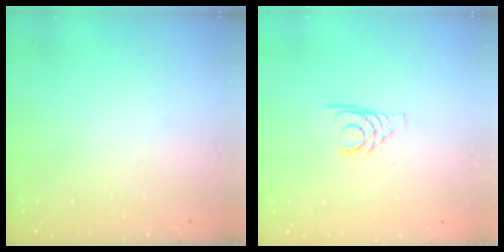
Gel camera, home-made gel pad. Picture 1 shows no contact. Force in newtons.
{"total": 3.5, "press": 3.5, "slide": 0.3}